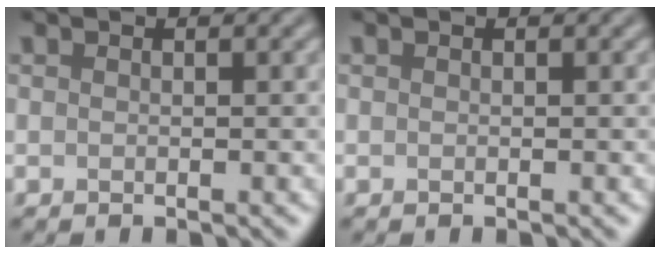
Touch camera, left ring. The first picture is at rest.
{"total": 0.0}